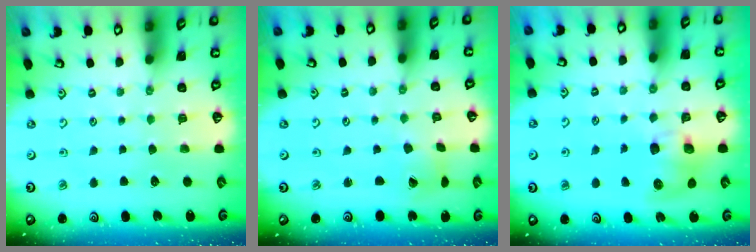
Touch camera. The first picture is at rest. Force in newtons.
{"total": 2.0, "press": 2.0, "slide": 0.3}
{"total": 8.7, "press": 8.6, "slide": 1.3}